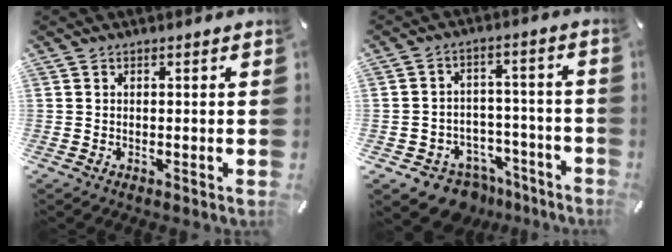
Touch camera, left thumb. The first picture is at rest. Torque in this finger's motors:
{"motor_torque": [0.12, 1.65, 0.18, 0.20, 0.00]}